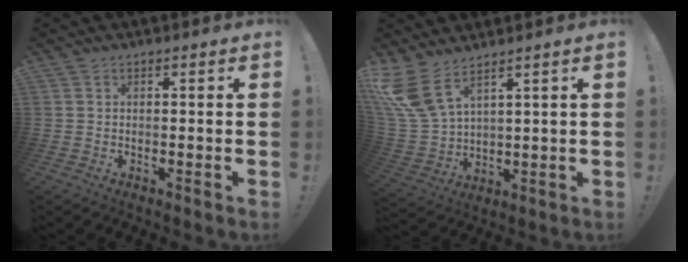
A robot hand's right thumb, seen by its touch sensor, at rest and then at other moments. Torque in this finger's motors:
{"motor_torque": [0.59, 3.00, 0.59, -0.12, 0.39]}